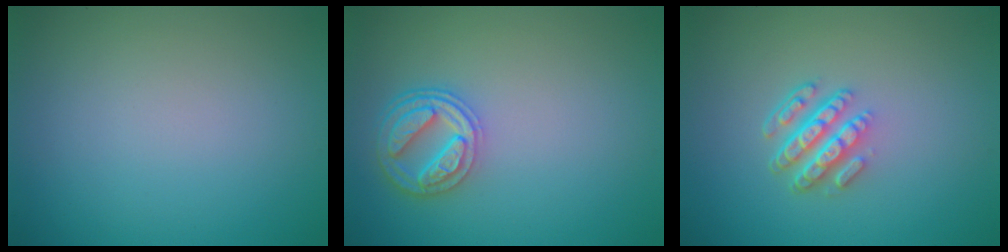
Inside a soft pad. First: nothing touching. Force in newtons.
{"total": 4.3, "press": 3.6, "slide": 2.3}
{"total": 4.2, "press": 3.1, "slide": 2.9}